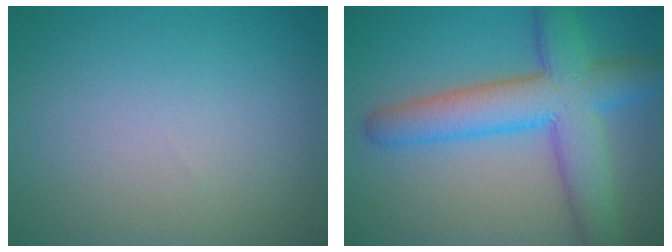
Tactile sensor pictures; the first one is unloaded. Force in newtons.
{"total": 8.3, "press": 8.3, "slide": 0.3}